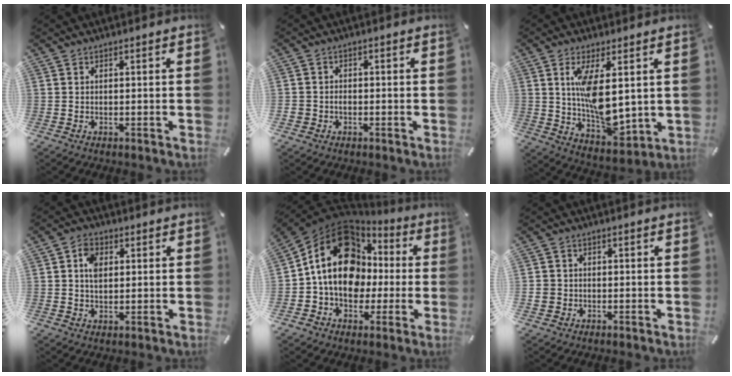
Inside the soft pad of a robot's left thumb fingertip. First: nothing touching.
{"total": 2.6, "force": [-0.9, 2.4, 0.7], "torque": [-0.014, 0.005, -0.019]}
{"total": 12.3, "force": [2.8, 6.1, 10.3], "torque": [-0.186, -0.020, 0.051]}
{"total": 4.9, "force": [1.1, 3.6, 3.1], "torque": [-0.050, 0.004, 0.015]}
{"total": 18.0, "force": [1.8, 14.6, 10.3], "torque": [-0.183, -0.008, 0.033]}
{"total": 3.1, "force": [-0.7, 3.0, 0.7], "torque": [-0.012, 0.006, -0.014]}